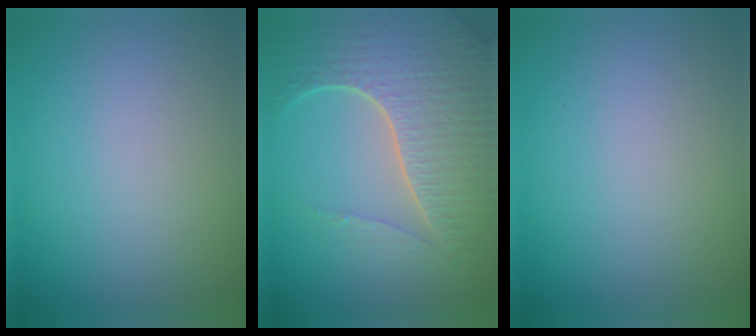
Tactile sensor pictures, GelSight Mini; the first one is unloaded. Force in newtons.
{"total": 7.5, "press": 5.6, "slide": 5.0}
{"total": 0.0}